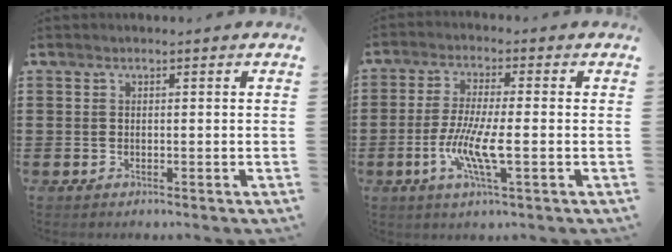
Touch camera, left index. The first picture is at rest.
{"total": 7.5, "force": [-2.2, 1.1, 7.1], "torque": [-0.152, -0.016, -0.048]}